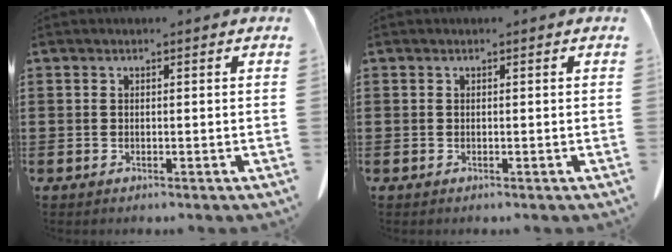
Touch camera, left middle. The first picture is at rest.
{"total": 0.0}